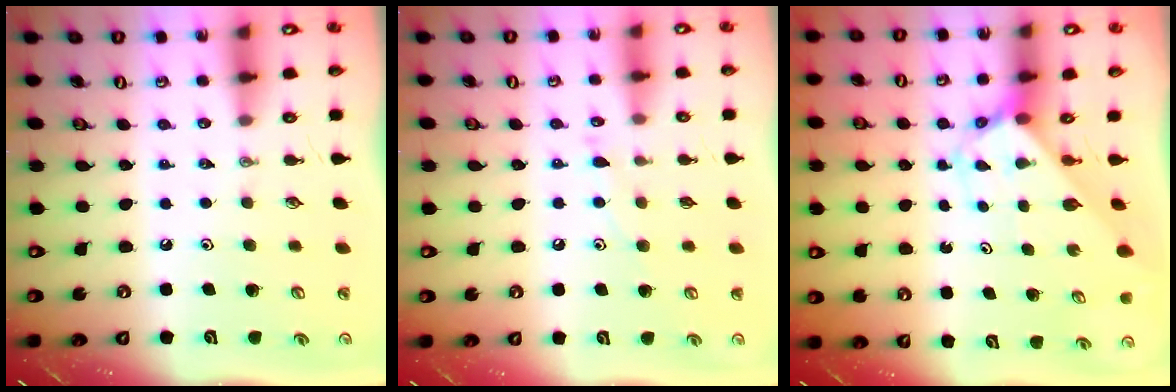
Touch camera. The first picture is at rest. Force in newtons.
{"total": 5.8, "press": 5.8, "slide": 0.2}
{"total": 2.7, "press": 2.7, "slide": 0.1}